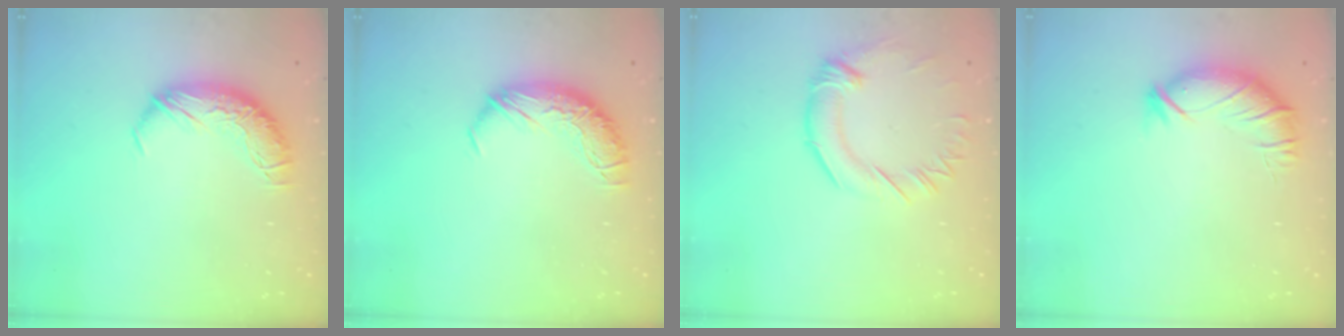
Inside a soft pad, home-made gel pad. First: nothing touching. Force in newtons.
{"total": 0.0}
{"total": 1.1, "press": 0.3, "slide": 1.0}
{"total": 3.2, "press": 2.5, "slide": 1.9}